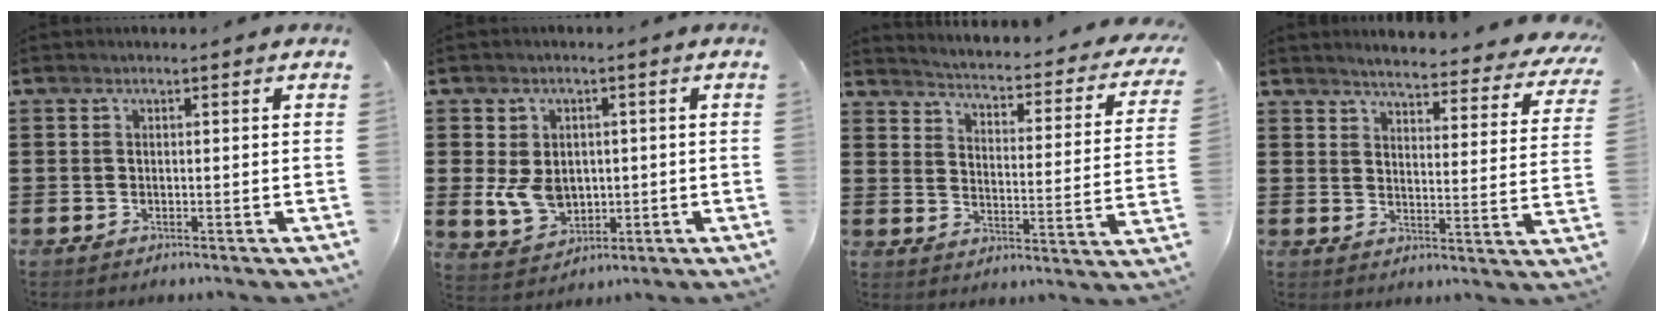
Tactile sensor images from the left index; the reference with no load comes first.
{"total": 6.3, "force": [-0.2, 5.2, 3.6], "torque": [-0.074, 0.001, -0.006]}
{"total": 2.4, "force": [2.3, -0.3, 0.8], "torque": [-0.034, -0.032, 0.026]}
{"total": 4.5, "force": [4.3, -0.2, 1.6], "torque": [-0.042, -0.036, 0.067]}